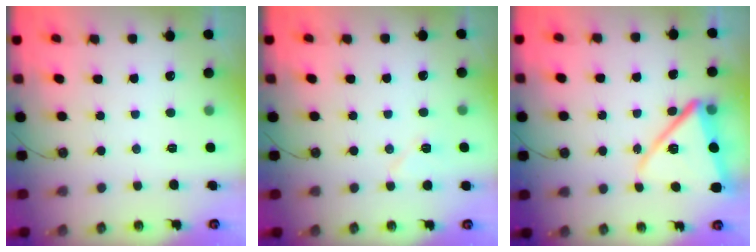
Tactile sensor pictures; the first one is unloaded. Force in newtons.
{"total": 6.0, "press": 6.0, "slide": 0.4}
{"total": 14.3, "press": 14.2, "slide": 1.3}